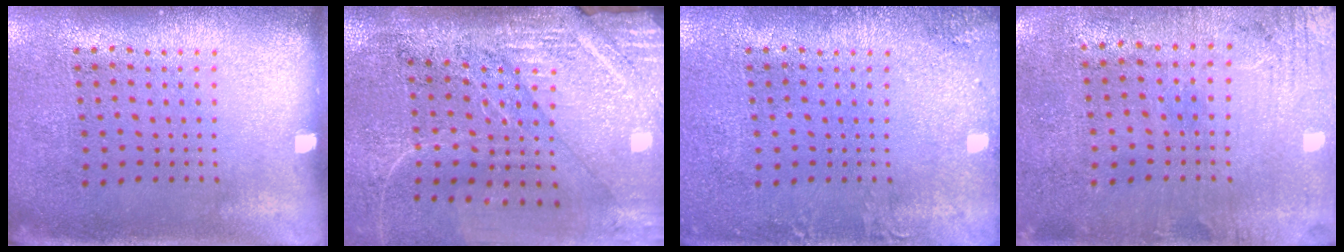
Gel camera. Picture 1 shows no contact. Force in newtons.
{"total": 4.1, "press": 3.7, "slide": 1.9}
{"total": 1.5, "press": 1.5, "slide": 0.1}
{"total": 0.5, "press": 0.2, "slide": 0.5}